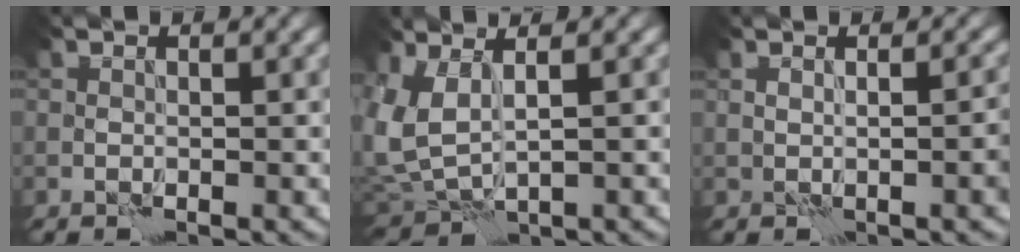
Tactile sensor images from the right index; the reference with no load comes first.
{"total": 4.7, "force": [1.0, 2.2, 4.1], "torque": [-0.104, -0.011, 0.022]}
{"total": 2.3, "force": [-0.1, 0.4, 2.3], "torque": [-0.036, -0.005, 0.001]}